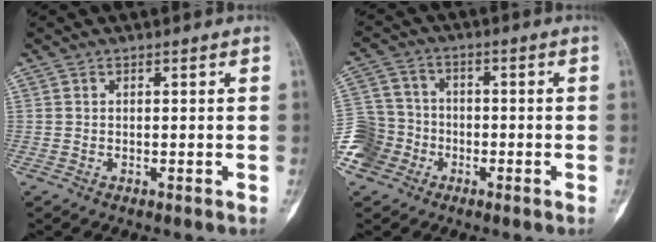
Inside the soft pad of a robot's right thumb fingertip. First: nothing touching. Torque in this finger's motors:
{"motor_torque": [-0.06, -0.13, 0.51, -0.45, 0.02]}